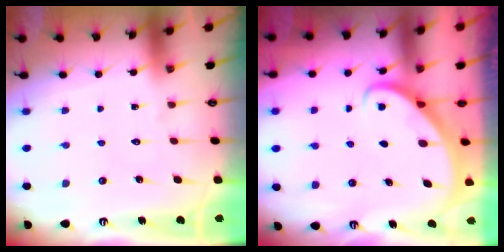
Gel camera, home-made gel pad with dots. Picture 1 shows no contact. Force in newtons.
{"total": 2.6, "press": 2.6, "slide": 0.2}